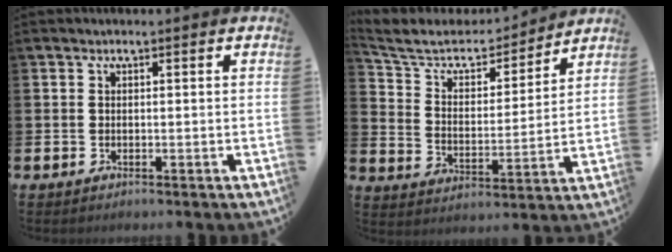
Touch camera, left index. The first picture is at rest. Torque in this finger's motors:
{"motor_torque": [0.56, -0.68, -0.05, 0.09]}